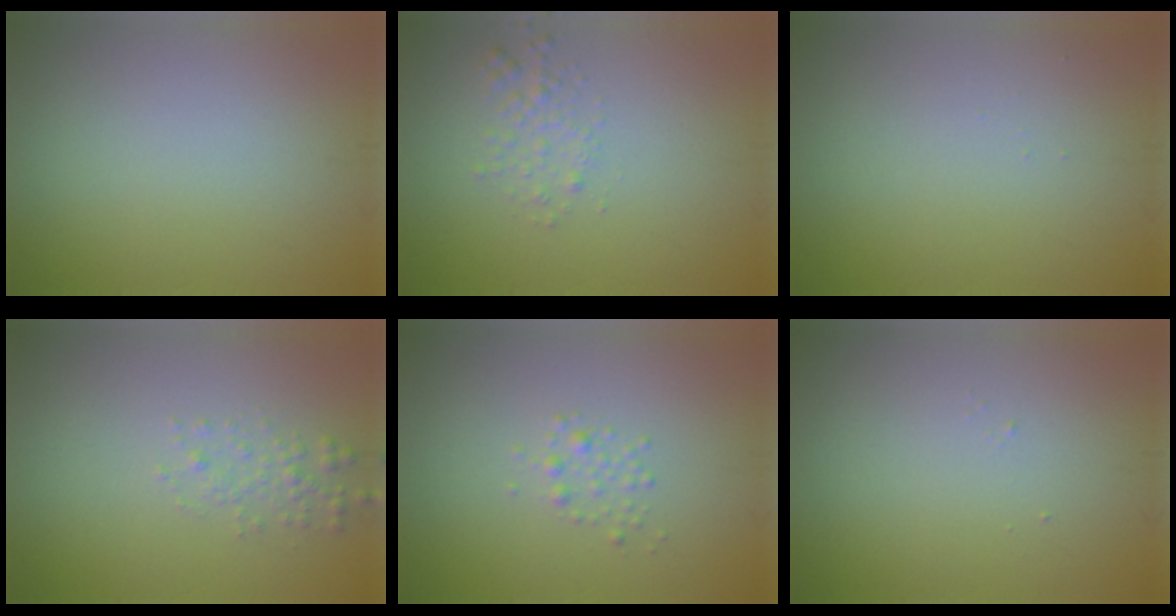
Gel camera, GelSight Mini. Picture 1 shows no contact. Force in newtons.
{"total": 1.6, "press": 1.6, "slide": 0.1}
{"total": 0.0}
{"total": 1.4, "press": 1.4, "slide": 0.0}
{"total": 1.2, "press": 1.2, "slide": 0.0}
{"total": 0.0}